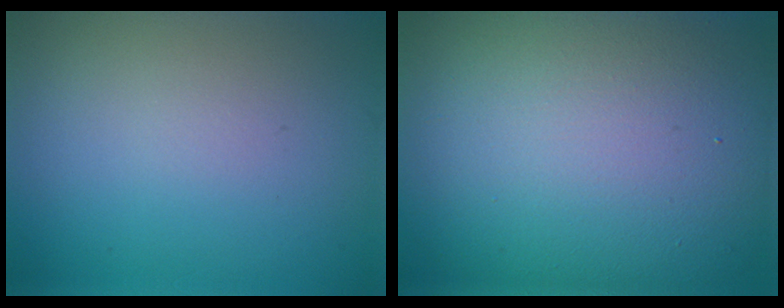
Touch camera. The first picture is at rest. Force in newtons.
{"total": 18.0, "press": 17.9, "slide": 1.2}